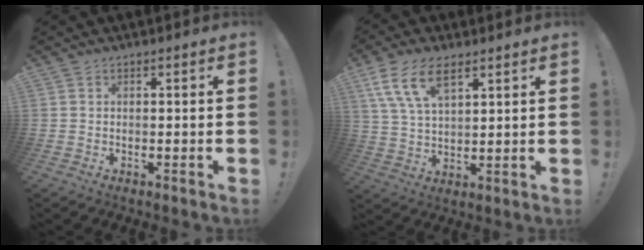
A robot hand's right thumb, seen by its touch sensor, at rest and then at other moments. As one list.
[{"total": 11.4, "force": [6.6, 5.6, 7.5], "torque": [-0.153, -0.008, 0.126]}]